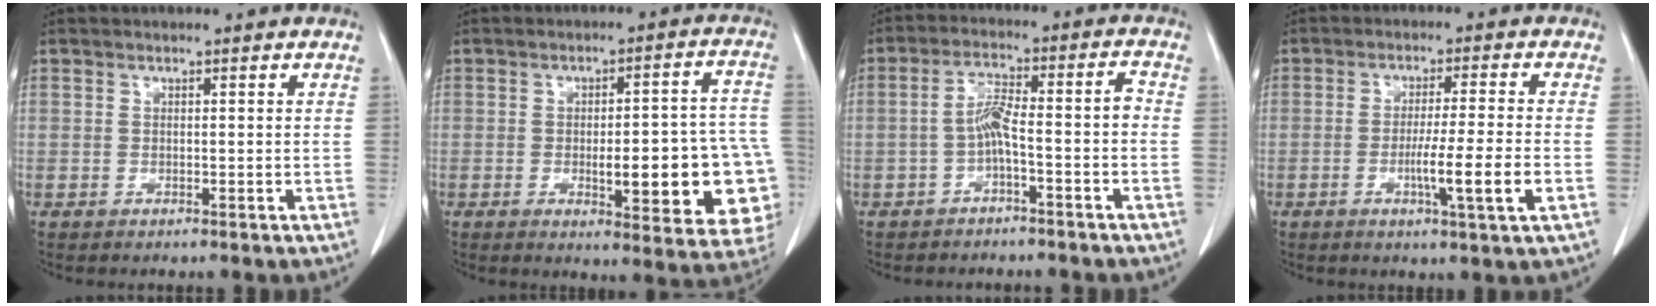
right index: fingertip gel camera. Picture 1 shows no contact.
{"total": 18.1, "force": [-4.1, 4.3, 17.1], "torque": [-0.127, 0.028, -0.031]}
{"total": 6.2, "force": [-2.1, 0.9, 5.8], "torque": [-0.108, 0.032, -0.036]}
{"total": 7.9, "force": [-2.3, -0.9, 7.5], "torque": [-0.122, -0.017, -0.041]}